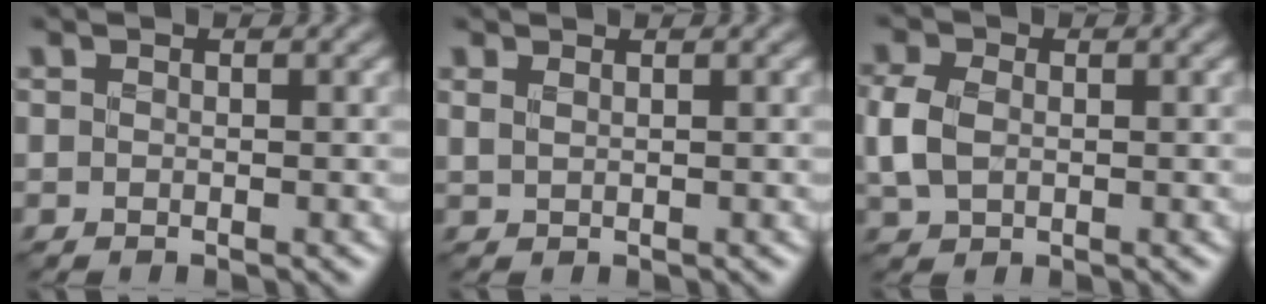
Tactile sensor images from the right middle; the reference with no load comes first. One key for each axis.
{"total": 0.5, "fx": 0.5, "fy": -0.1, "fz": 0.2, "tx": -0.004, "ty": 0.001, "tz": 0.011}
{"total": 3.0, "fx": -0.5, "fy": 2.1, "fz": 2.0, "tx": -0.050, "ty": 0.001, "tz": -0.016}